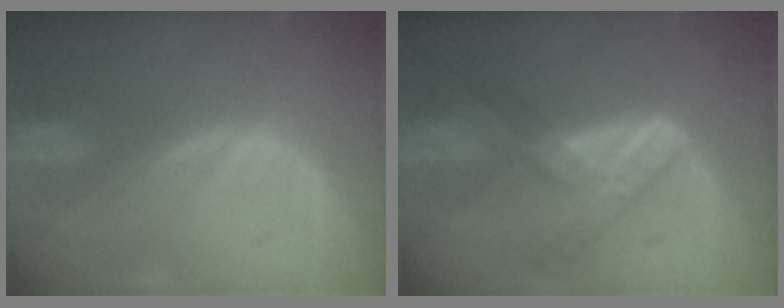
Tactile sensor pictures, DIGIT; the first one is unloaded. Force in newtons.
{"total": 7.4, "press": 6.3, "slide": 3.9}